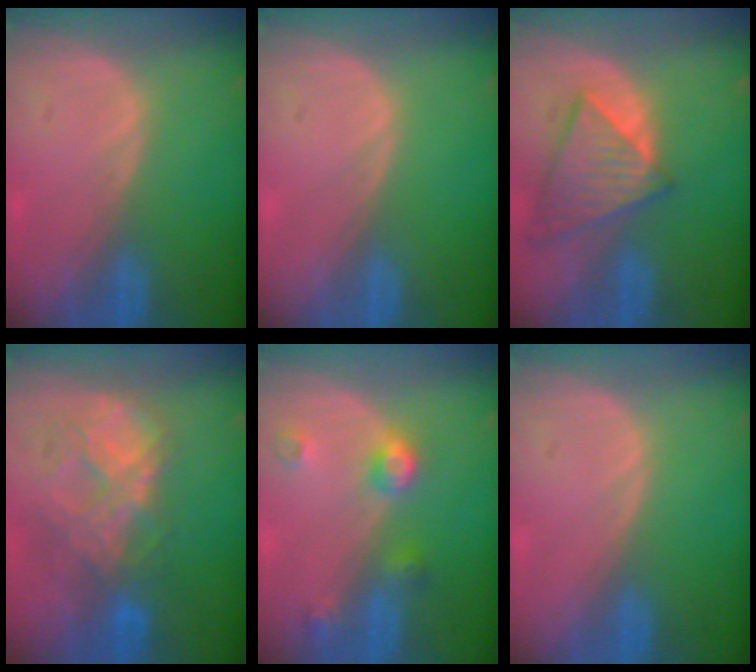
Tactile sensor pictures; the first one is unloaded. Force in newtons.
{"total": 0.0}
{"total": 8.2, "press": 7.3, "slide": 3.8}
{"total": 8.8, "press": 7.6, "slide": 4.4}
{"total": 4.6, "press": 4.1, "slide": 2.0}
{"total": 0.0}